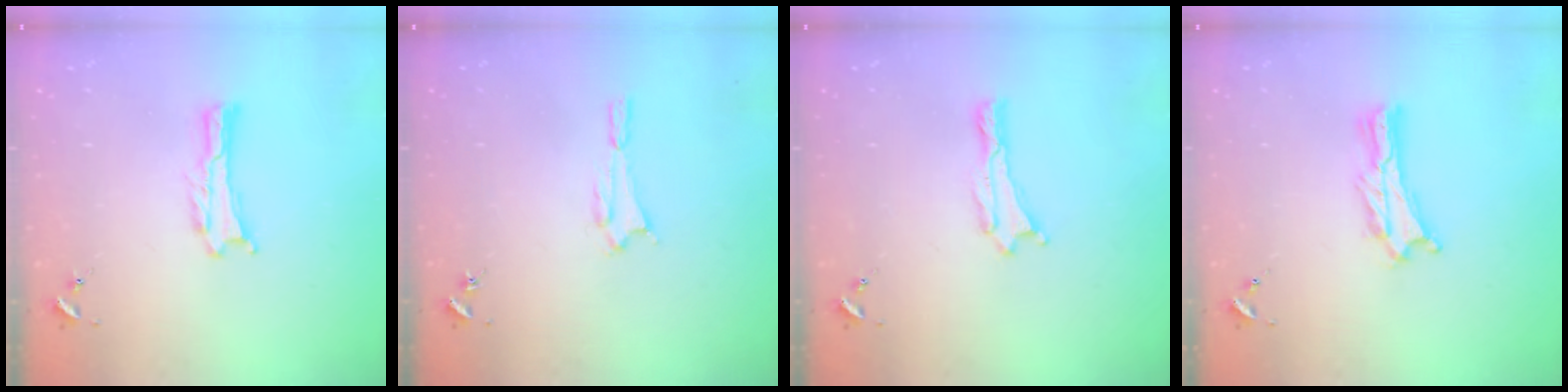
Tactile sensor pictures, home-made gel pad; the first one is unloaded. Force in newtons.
{"total": 1.6, "press": 1.6, "slide": 0.1}
{"total": 0.0}
{"total": 1.3, "press": 1.3, "slide": 0.3}